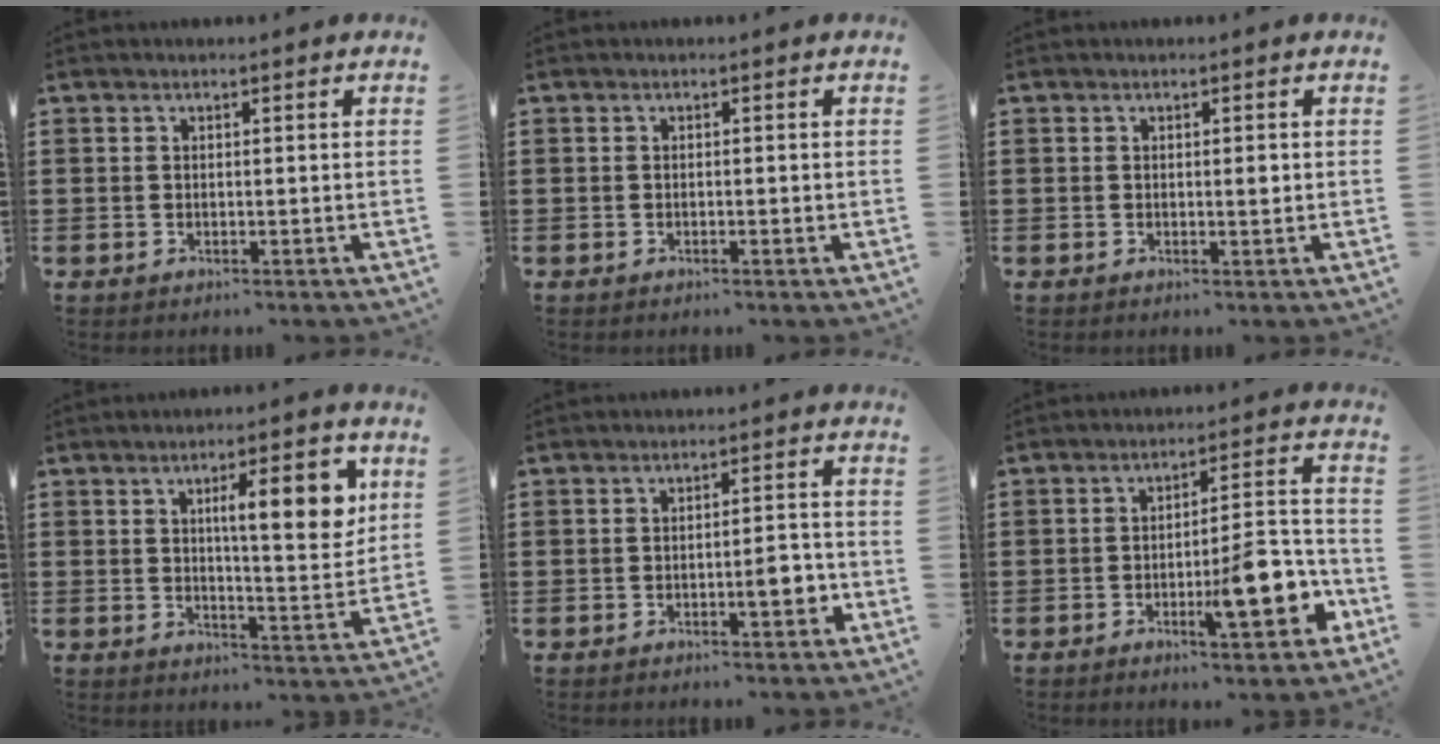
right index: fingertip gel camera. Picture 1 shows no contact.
{"total": 0.6, "force": [-0.3, 0.1, 0.5], "torque": [-0.010, -0.003, -0.005]}
{"total": 1.2, "force": [0.1, 0.3, 1.2], "torque": [-0.022, 0.002, 0.001]}
{"total": 9.7, "force": [3.5, 2.5, 8.7], "torque": [-0.132, -0.006, 0.048]}
{"total": 4.3, "force": [-1.4, 1.2, 3.9], "torque": [-0.055, 0.003, -0.025]}
{"total": 10.8, "force": [-4.1, 2.9, 9.6], "torque": [-0.125, -0.002, -0.067]}